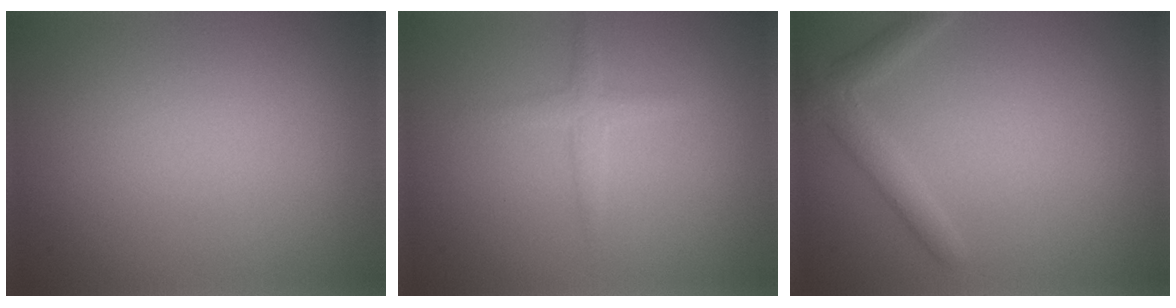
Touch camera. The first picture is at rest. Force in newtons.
{"total": 1.4, "press": 1.4, "slide": 0.1}
{"total": 2.3, "press": 2.3, "slide": 0.1}